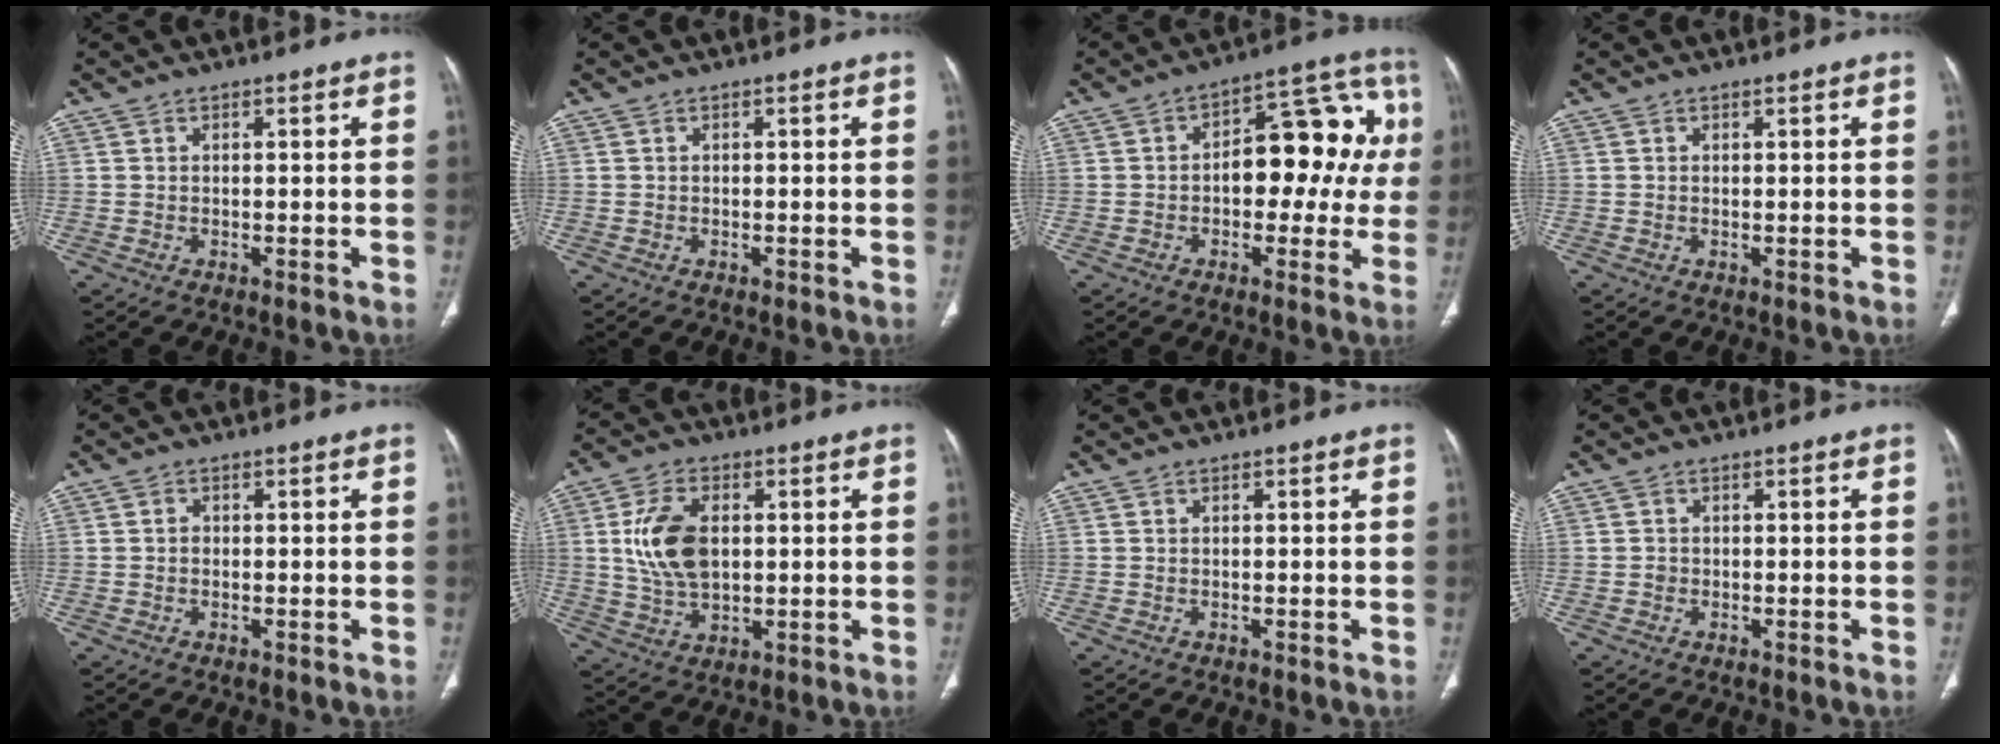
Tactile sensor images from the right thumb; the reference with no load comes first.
{"total": 0.0}
{"total": 16.1, "force": [0.6, 9.1, 13.4], "torque": [-0.122, 0.049, 0.003]}
{"total": 0.0}
{"total": 0.8, "force": [-0.1, 0.7, 0.4], "torque": [0.000, 0.003, -0.004]}
{"total": 11.1, "force": [1.7, 6.8, 8.6], "torque": [-0.162, -0.004, 0.038]}
{"total": 0.0}
{"total": 0.7, "force": [-0.2, 0.6, 0.2], "torque": [0.000, 0.003, -0.005]}